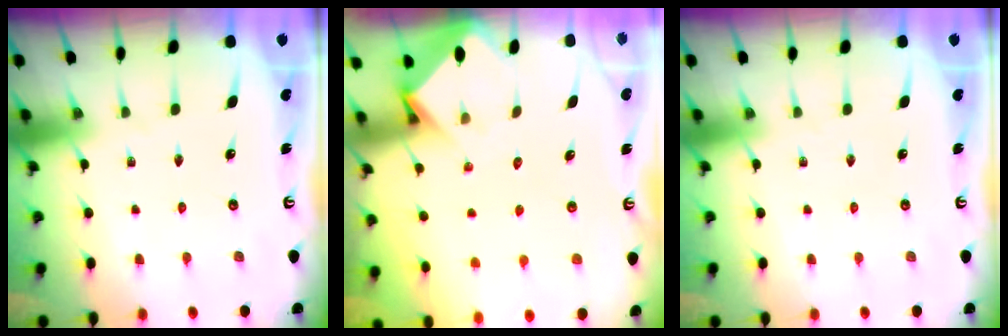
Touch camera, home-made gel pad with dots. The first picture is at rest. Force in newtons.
{"total": 3.8, "press": 3.8, "slide": 0.2}
{"total": 0.0}